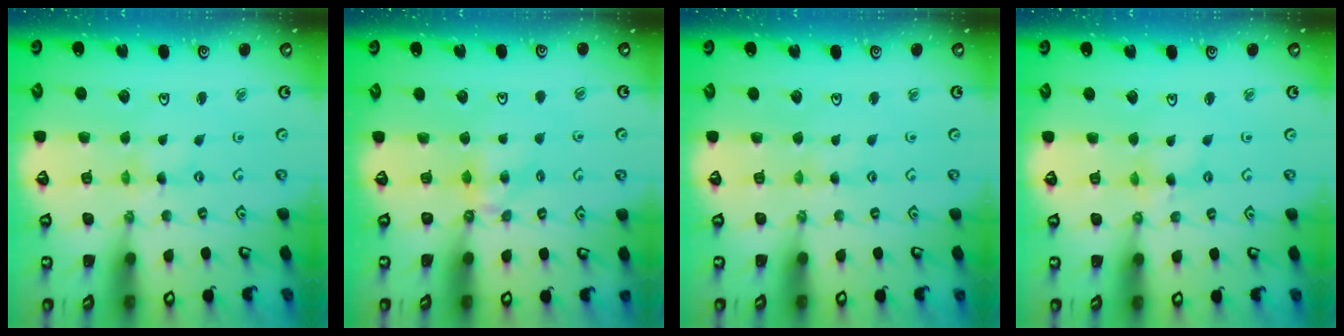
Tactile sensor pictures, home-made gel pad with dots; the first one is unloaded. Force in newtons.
{"total": 4.6, "press": 4.5, "slide": 0.8}
{"total": 1.8, "press": 1.8, "slide": 0.4}
{"total": 2.6, "press": 2.6, "slide": 0.3}